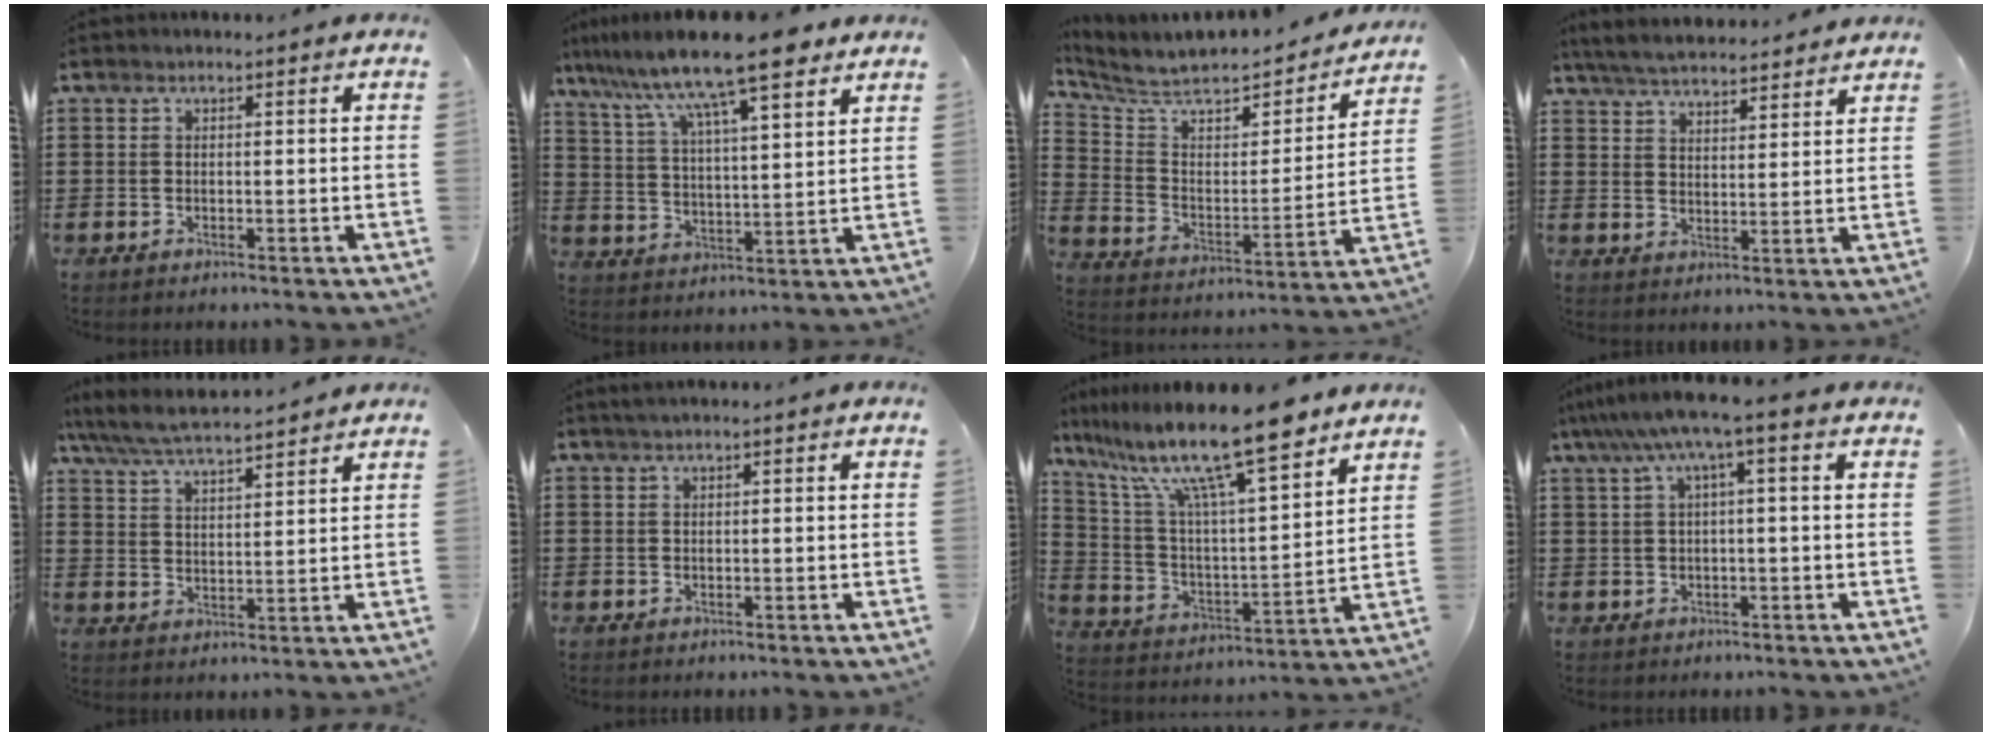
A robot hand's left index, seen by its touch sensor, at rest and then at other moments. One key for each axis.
{"total": 11.9, "fx": 9.4, "fy": 1.5, "fz": 7.3, "tx": -0.164, "ty": -0.038, "tz": 0.155}
{"total": 6.1, "fx": 5.2, "fy": 2.1, "fz": 2.3, "tx": -0.076, "ty": -0.043, "tz": 0.085}
{"total": 5.1, "fx": 5.0, "fy": 0.5, "fz": 1.1, "tx": -0.040, "ty": -0.019, "tz": 0.091}
{"total": 6.0, "fx": 5.6, "fy": 0.5, "fz": 2.2, "tx": -0.063, "ty": -0.026, "tz": 0.098}
{"total": 0.6, "fx": 0.3, "fy": -0.1, "fz": 0.5, "tx": -0.008, "ty": -0.001, "tz": 0.006}
{"total": 15.0, "fx": 11.6, "fy": 1.6, "fz": 9.4, "tx": -0.209, "ty": -0.060, "tz": 0.196}
{"total": 5.4, "fx": 1.5, "fy": 0.0, "fz": 5.2, "tx": -0.101, "ty": 0.000, "tz": 0.023}